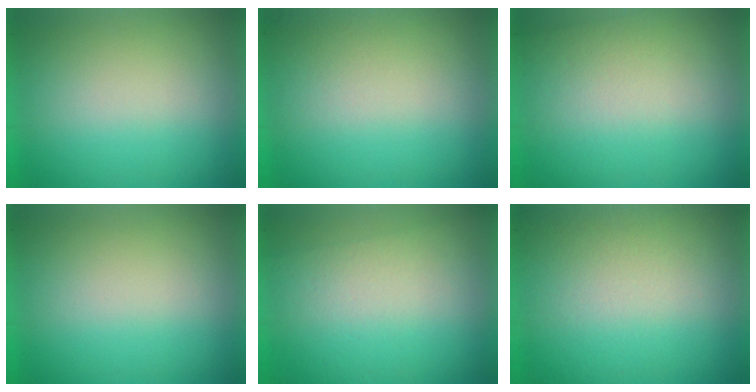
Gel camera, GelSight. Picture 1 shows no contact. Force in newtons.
{"total": 2.0}
{"total": 2.1}
{"total": 0.0}
{"total": 2.8}
{"total": 2.7}